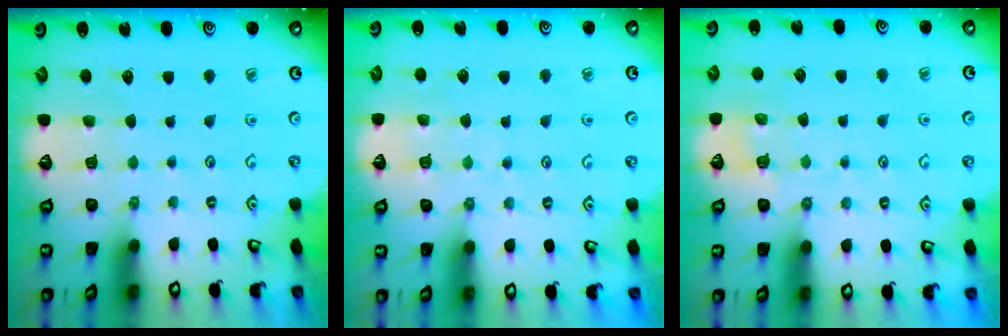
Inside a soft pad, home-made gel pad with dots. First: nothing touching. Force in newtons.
{"total": 7.0, "press": 7.0, "slide": 0.5}
{"total": 4.7, "press": 4.6, "slide": 1.2}